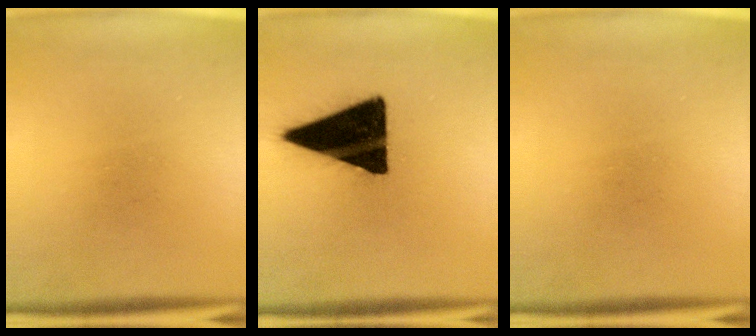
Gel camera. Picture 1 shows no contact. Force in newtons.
{"total": 19.9}
{"total": 0.0}